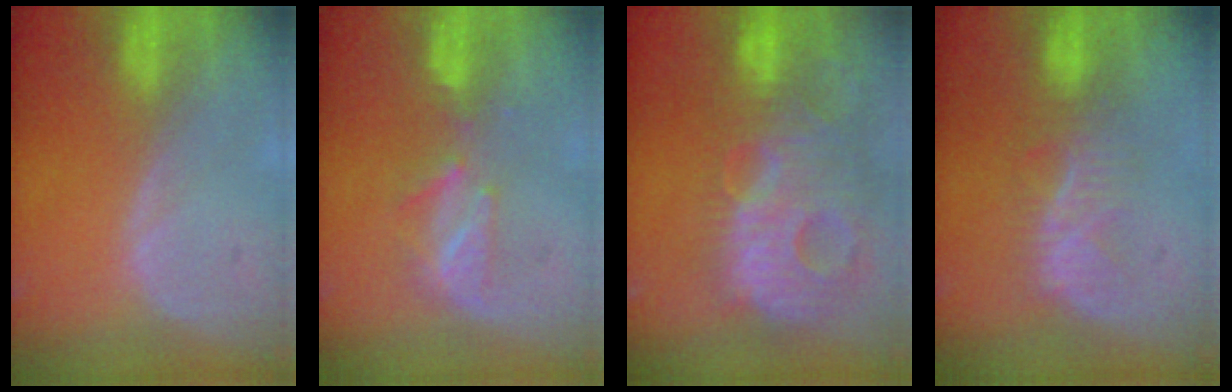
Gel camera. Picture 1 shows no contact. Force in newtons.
{"total": 3.7, "press": 3.6, "slide": 0.8}
{"total": 14.0, "press": 12.1, "slide": 7.2}
{"total": 5.2, "press": 5.0, "slide": 1.3}